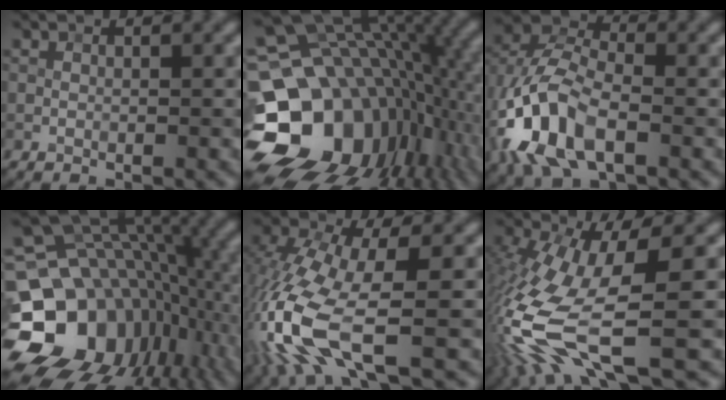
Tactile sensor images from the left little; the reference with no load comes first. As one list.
[{"total": 20.1, "force": [-3.2, 15.2, 12.8], "torque": [-0.221, -0.013, -0.033]}, {"total": 10.1, "force": [-3.4, 5.7, 7.6], "torque": [-0.179, 0.006, -0.079]}, {"total": 18.7, "force": [-4.3, 14.5, 10.9], "torque": [-0.196, 0.001, -0.057]}, {"total": 12.4, "force": [-4.1, 5.3, 10.5], "torque": [-0.277, -0.031, -0.077]}, {"total": 12.6, "force": [-4.8, 4.0, 10.9], "torque": [-0.264, -0.029, -0.086]}]